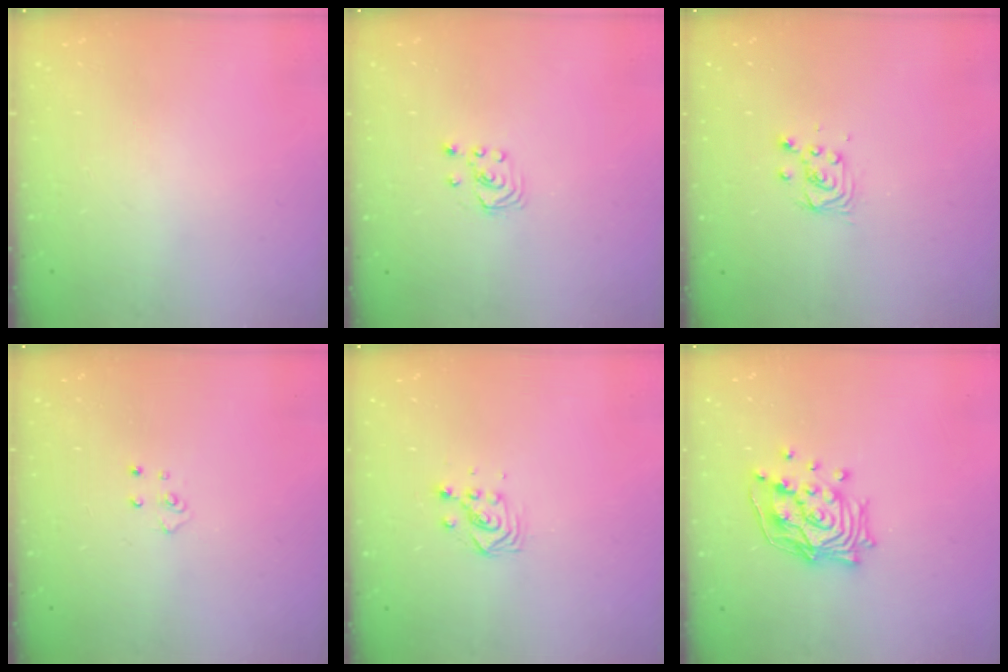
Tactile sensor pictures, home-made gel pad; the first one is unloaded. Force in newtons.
{"total": 1.8, "press": 1.8, "slide": 0.2}
{"total": 4.2, "press": 4.2, "slide": 0.5}
{"total": 4.7, "press": 4.6, "slide": 0.4}
{"total": 3.3, "press": 3.3, "slide": 0.3}
{"total": 15.4, "press": 15.2, "slide": 1.9}